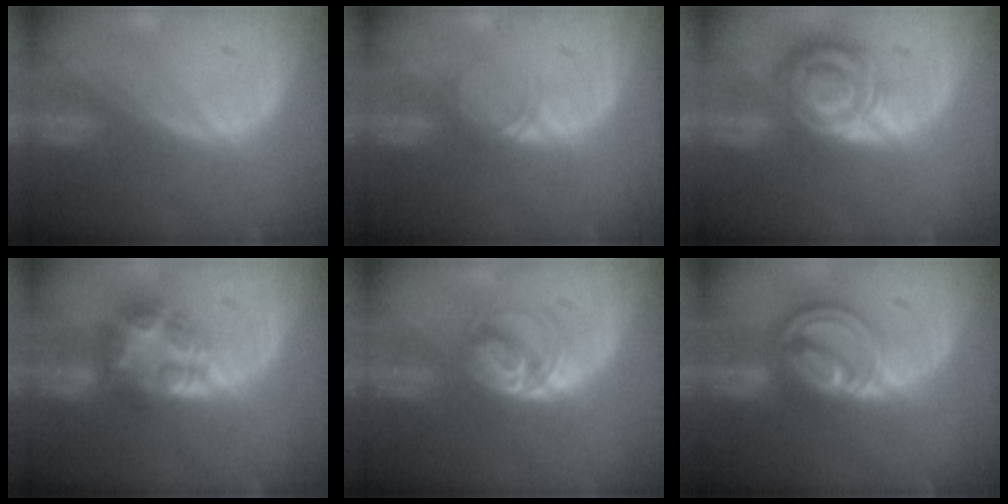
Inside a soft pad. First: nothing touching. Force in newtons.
{"total": 1.7, "press": 1.7, "slide": 0.3}
{"total": 8.6, "press": 7.5, "slide": 4.2}
{"total": 7.6, "press": 6.7, "slide": 3.6}
{"total": 5.4, "press": 5.0, "slide": 2.1}
{"total": 8.6, "press": 7.2, "slide": 4.7}